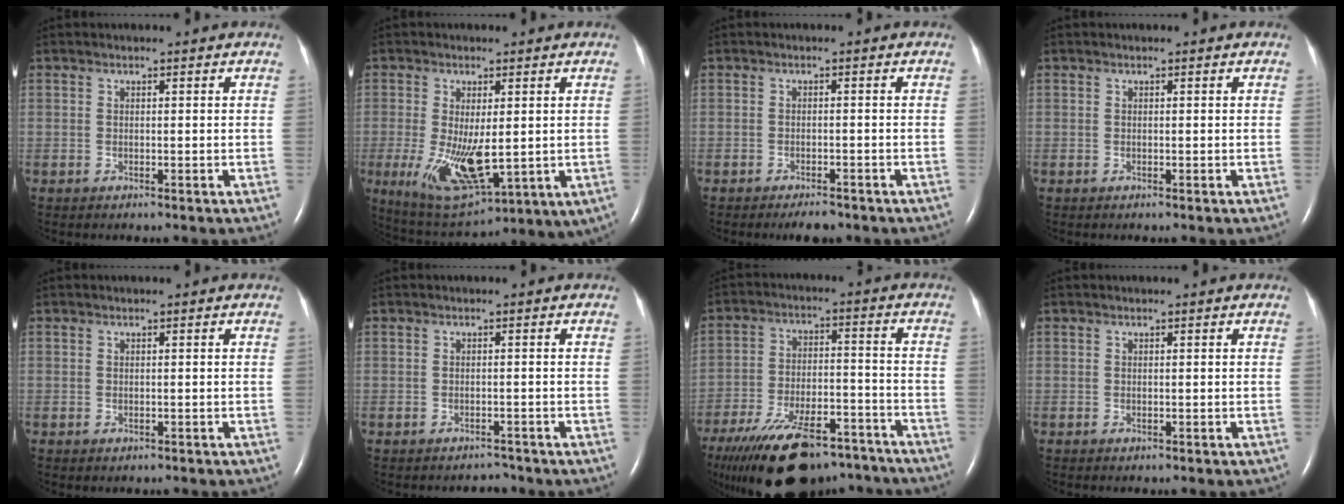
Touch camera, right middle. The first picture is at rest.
{"total": 13.4, "force": [-2.0, 4.6, 12.4], "torque": [-0.216, -0.027, -0.012]}
{"total": 2.8, "force": [-2.3, 0.9, 1.4], "torque": [-0.022, -0.003, -0.030]}
{"total": 0.0}
{"total": 0.0}
{"total": 1.4, "force": [-1.3, 0.5, -0.1], "torque": [-0.001, -0.003, -0.017]}
{"total": 23.7, "force": [-18.7, 8.1, 12.1], "torque": [-0.235, -0.018, -0.282]}
{"total": 0.0}